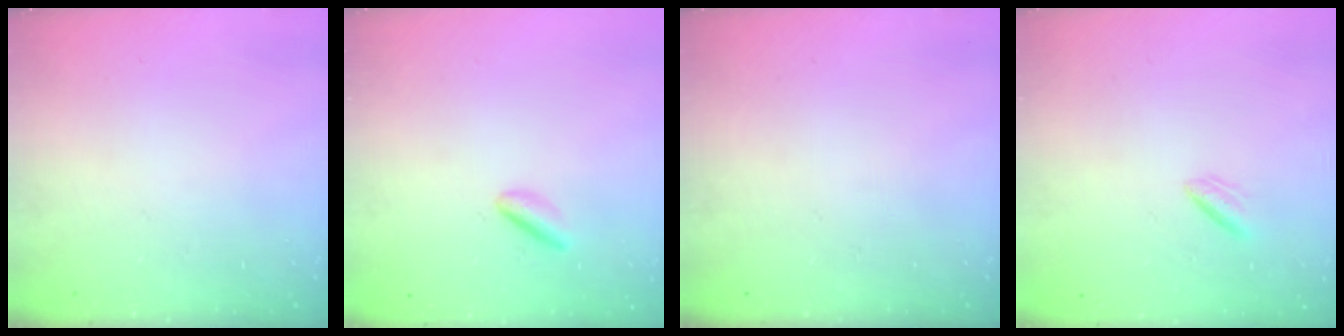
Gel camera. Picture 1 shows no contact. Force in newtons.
{"total": 2.9, "press": 2.8, "slide": 1.1}
{"total": 0.0}
{"total": 0.8, "press": 0.4, "slide": 0.7}